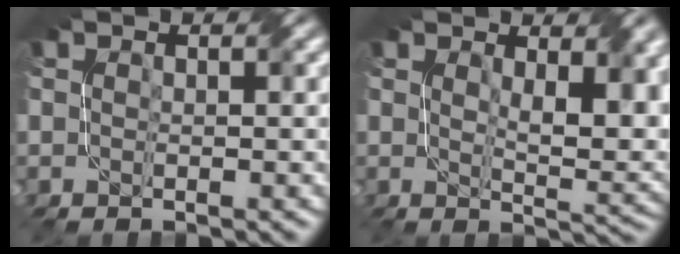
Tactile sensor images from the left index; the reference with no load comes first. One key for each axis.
{"total": 5.4, "fx": 2.1, "fy": 1.8, "fz": 4.6, "tx": -0.067, "ty": -0.003, "tz": 0.047}